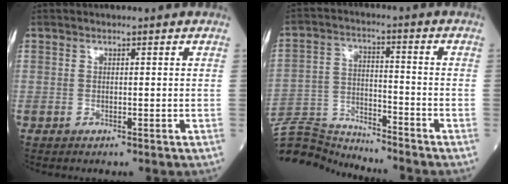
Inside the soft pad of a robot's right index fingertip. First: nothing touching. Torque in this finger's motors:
{"motor_torque": [-0.73, -0.62, -0.85, -0.21]}